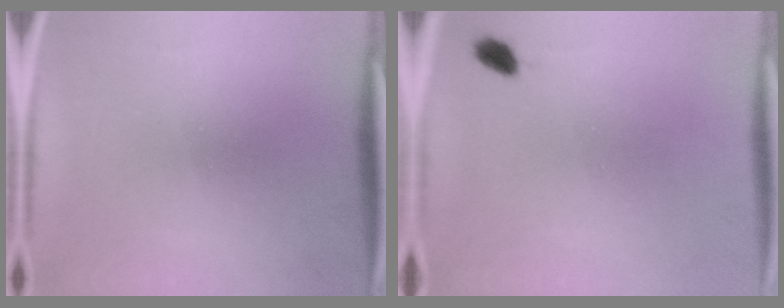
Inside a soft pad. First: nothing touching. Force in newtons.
{"total": 1.9}